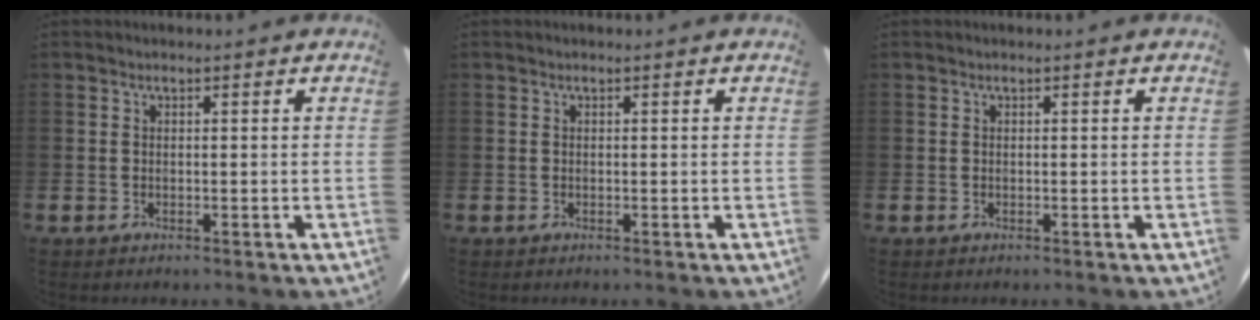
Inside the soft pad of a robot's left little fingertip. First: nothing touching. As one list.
[{"total": 0.0}, {"total": 0.0}]